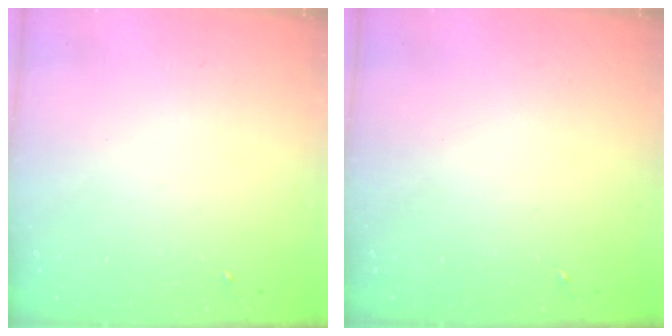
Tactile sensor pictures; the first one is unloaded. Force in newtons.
{"total": 0.0}